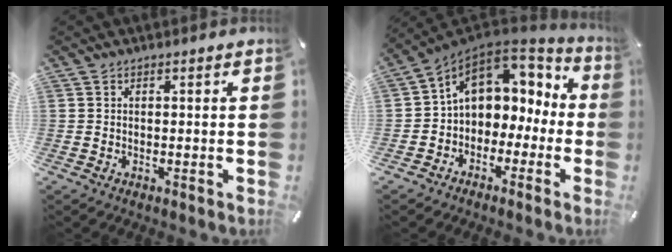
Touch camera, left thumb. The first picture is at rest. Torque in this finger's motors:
{"motor_torque": [0.80, 1.02, 1.42, -0.16, 0.16]}